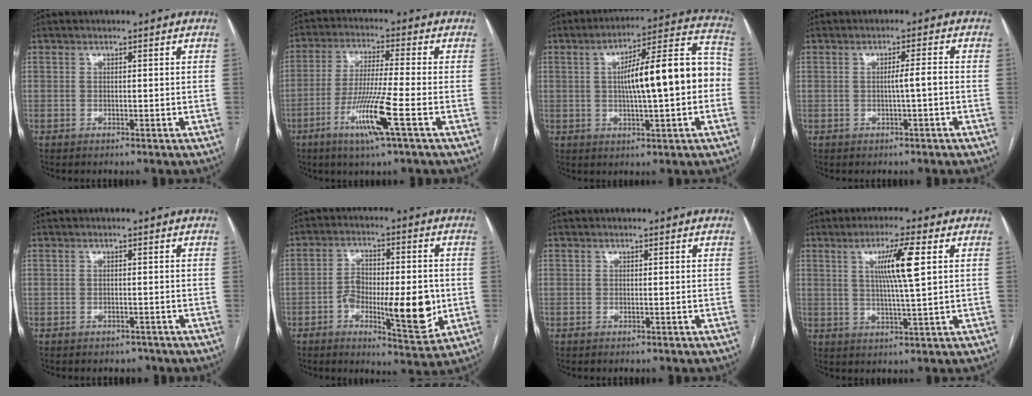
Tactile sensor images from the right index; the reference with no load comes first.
{"total": 10.3, "force": [-4.2, -0.9, 9.3], "torque": [-0.183, -0.019, -0.083]}
{"total": 15.2, "force": [-0.2, 2.5, 15.0], "torque": [-0.222, 0.040, -0.003]}
{"total": 2.3, "force": [-0.5, -0.2, 2.3], "torque": [-0.035, 0.002, -0.007]}
{"total": 1.4, "force": [-1.1, 0.9, 0.3], "torque": [-0.007, 0.001, -0.010]}
{"total": 13.2, "force": [-2.9, 4.4, 12.0], "torque": [-0.184, 0.004, -0.039]}
{"total": 0.0}
{"total": 7.8, "force": [2.2, -0.4, 7.4], "torque": [-0.134, 0.000, 0.040]}